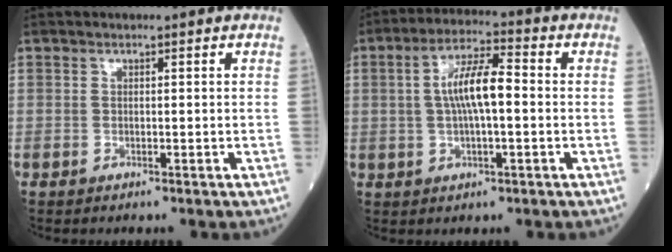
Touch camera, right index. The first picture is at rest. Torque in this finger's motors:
{"motor_torque": [0.26, -0.09, 0.24, 0.13]}